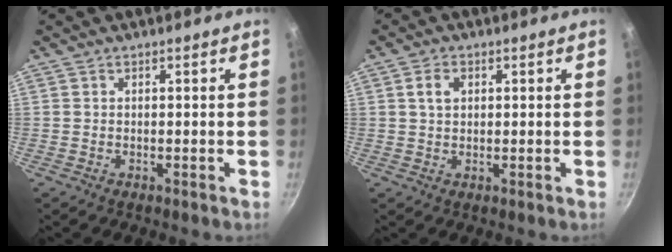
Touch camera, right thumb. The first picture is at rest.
{"total": 3.1, "force": [1.0, 2.2, 2.0], "torque": [-0.029, 0.003, 0.016]}